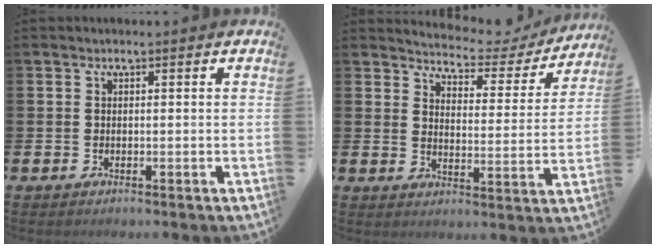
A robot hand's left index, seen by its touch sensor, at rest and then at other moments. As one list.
[{"total": 4.0, "force": [3.8, 1.1, 0.3], "torque": [-0.024, -0.040, 0.056]}]